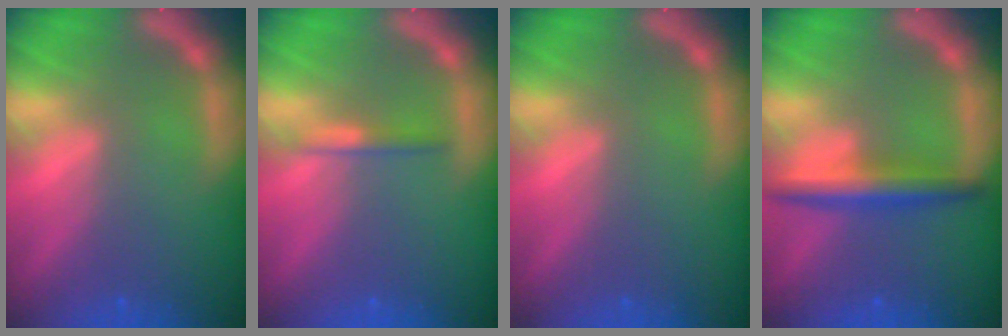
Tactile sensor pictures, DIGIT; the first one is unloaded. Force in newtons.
{"total": 1.4}
{"total": 0.0}
{"total": 4.0}